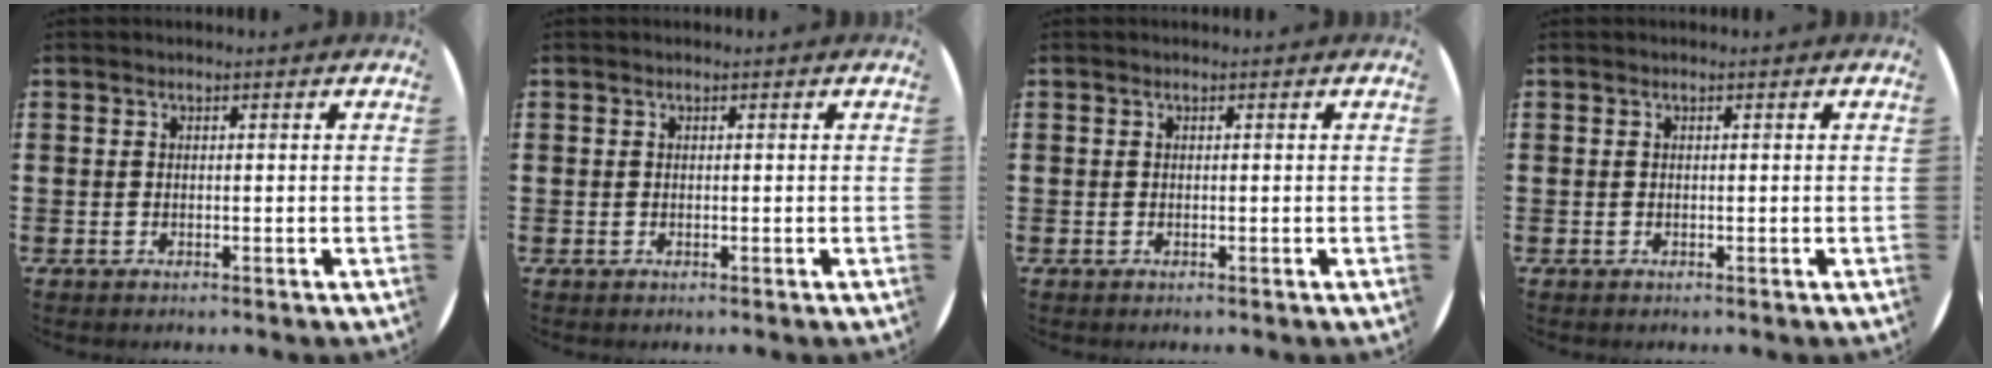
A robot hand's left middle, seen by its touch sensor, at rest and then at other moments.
{"total": 0.0}
{"total": 0.0}
{"total": 0.0}